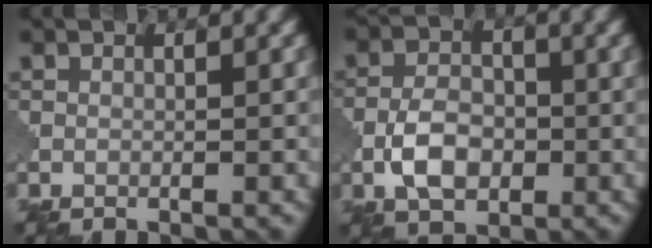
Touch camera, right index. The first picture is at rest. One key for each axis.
{"total": 4.2, "fx": -1.0, "fy": 2.9, "fz": 2.9, "tx": -0.056, "ty": 0.004, "tz": -0.019}